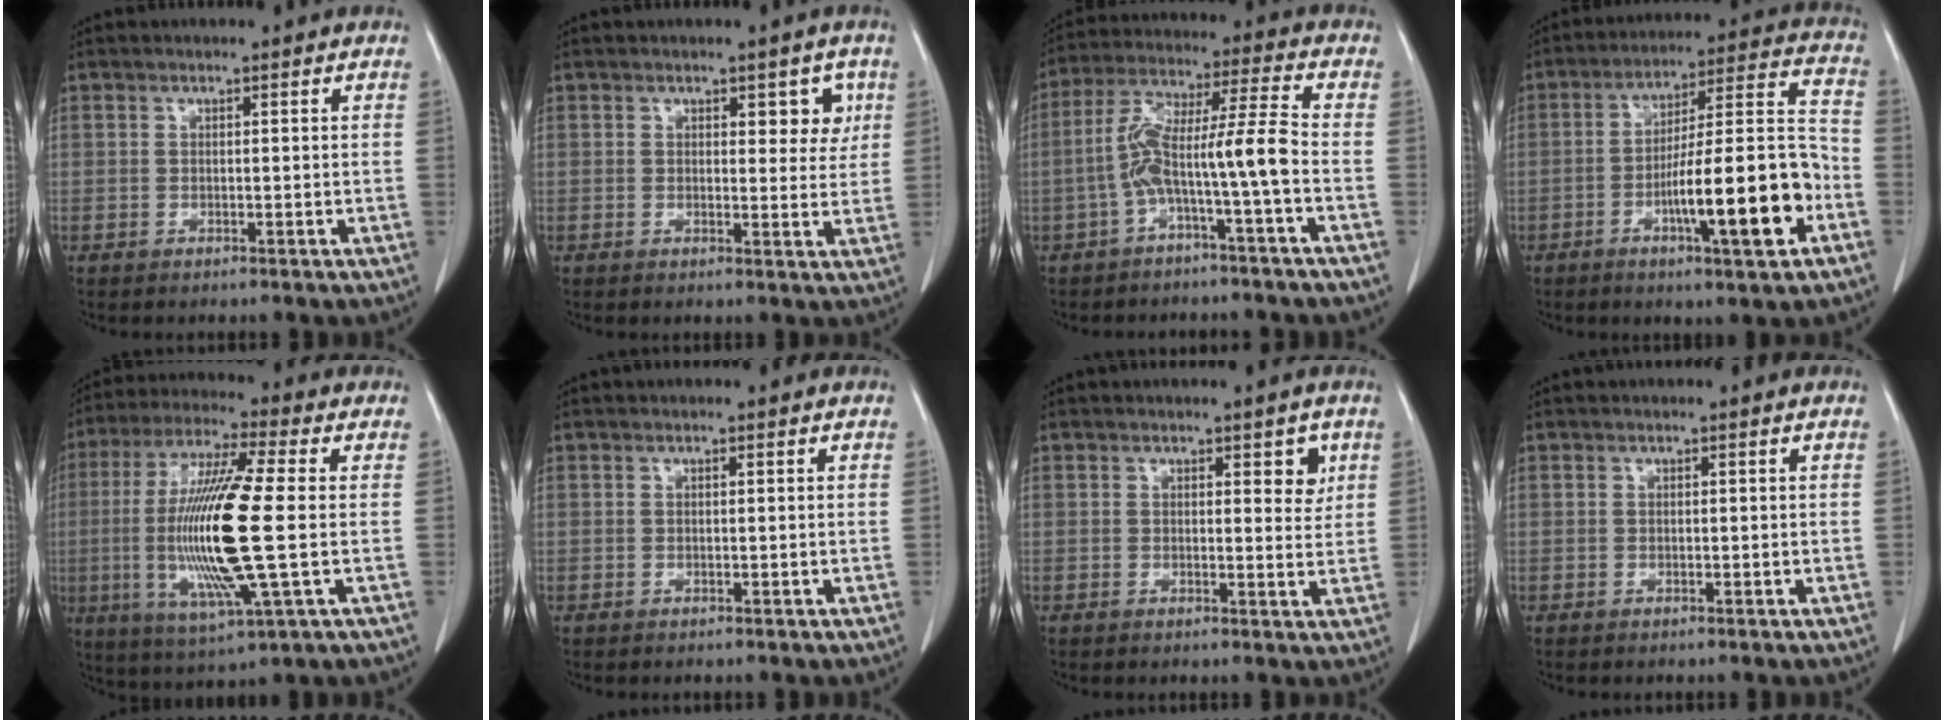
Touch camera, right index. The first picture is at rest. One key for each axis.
{"total": 4.1, "fx": 1.7, "fy": 2.1, "fz": 3.0, "tx": -0.022, "ty": -0.001, "tz": 0.019}
{"total": 9.7, "fx": -3.0, "fy": -0.5, "fz": 9.2, "tx": -0.176, "ty": 0.035, "tz": -0.055}
{"total": 16.5, "fx": -5.9, "fy": 1.7, "fz": 15.4, "tx": -0.242, "ty": 0.011, "tz": -0.088}
{"total": 17.5, "fx": -1.3, "fy": 1.2, "fz": 17.4, "tx": -0.361, "ty": -0.010, "tz": -0.028}
{"total": 0.0}
{"total": 3.1, "fx": 1.5, "fy": 1.2, "fz": 2.4, "tx": -0.025, "ty": -0.007, "tz": 0.017}
{"total": 0.0}